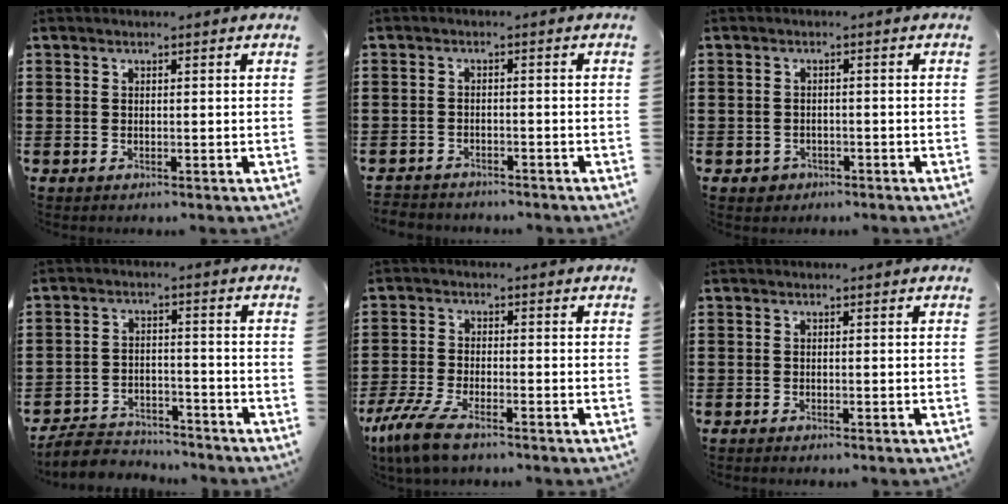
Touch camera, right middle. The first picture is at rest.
{"total": 2.1, "force": [-2.1, 0.3, -0.3], "torque": [-0.002, 0.000, -0.048]}
{"total": 1.2, "force": [-0.9, 0.8, 0.1], "torque": [-0.005, 0.001, -0.022]}
{"total": 5.0, "force": [-4.8, 1.1, 0.6], "torque": [-0.024, 0.007, -0.102]}
{"total": 6.1, "force": [-4.4, 1.6, 4.0], "torque": [-0.107, -0.013, -0.089]}
{"total": 0.6, "force": [-0.6, 0.1, 0.0], "torque": [-0.002, 0.000, -0.012]}